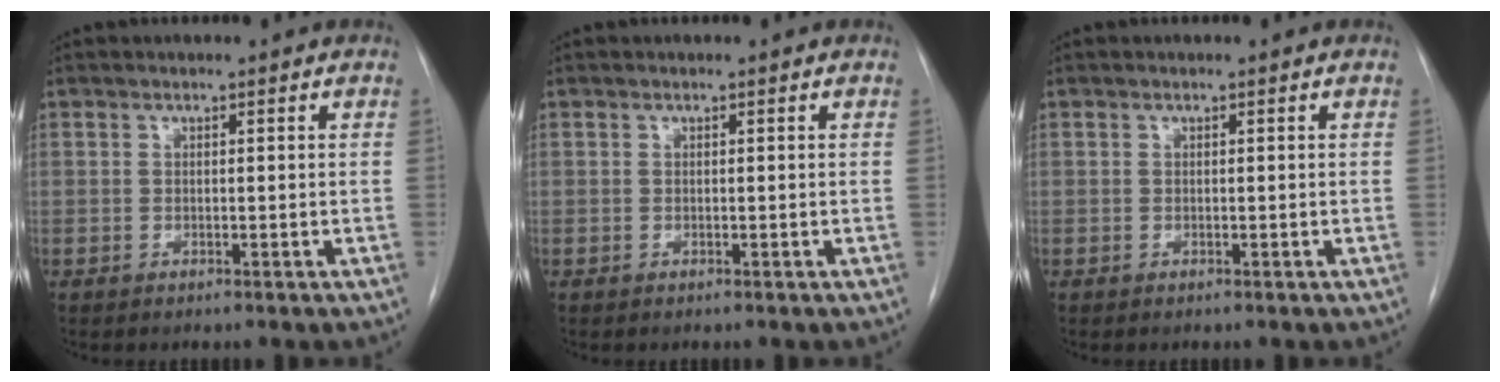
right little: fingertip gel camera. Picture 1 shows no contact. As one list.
[{"total": 0.0}, {"total": 0.0}]